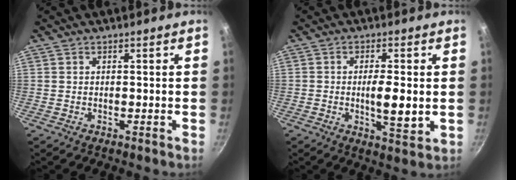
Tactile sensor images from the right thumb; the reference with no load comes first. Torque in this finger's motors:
{"motor_torque": [3.46, 1.55, 1.67, -1.10, 0.57]}